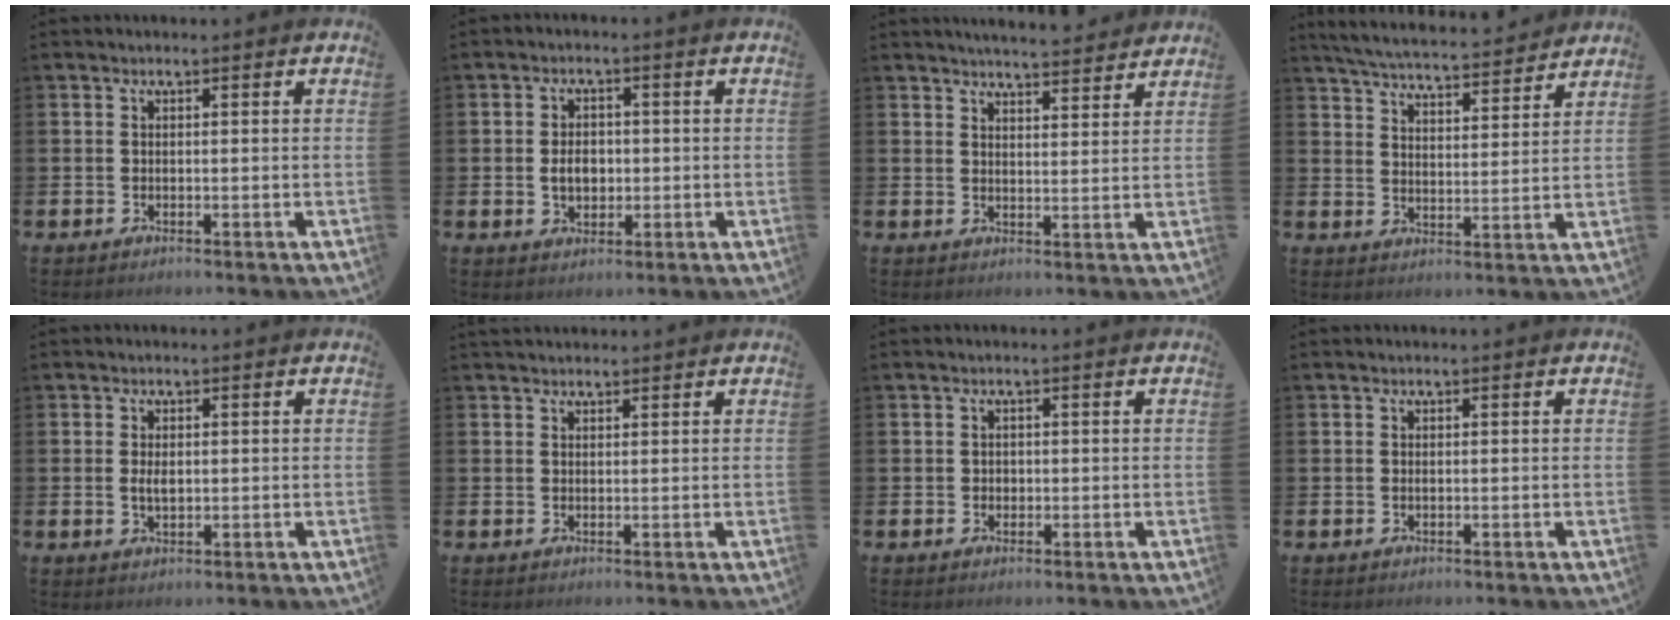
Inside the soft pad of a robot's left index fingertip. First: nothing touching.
{"total": 3.3, "force": [-0.2, 2.5, 2.2], "torque": [-0.023, -0.001, -0.011]}
{"total": 4.7, "force": [4.7, 0.1, 0.4], "torque": [-0.021, -0.025, 0.085]}
{"total": 5.6, "force": [5.5, 0.4, 1.0], "torque": [-0.048, -0.039, 0.098]}
{"total": 1.9, "force": [0.2, 1.0, 1.6], "torque": [-0.017, -0.002, -0.001]}
{"total": 1.4, "force": [1.3, 0.4, 0.1], "torque": [0.005, 0.000, 0.023]}
{"total": 1.5, "force": [0.0, 1.4, 0.4], "torque": [0.005, 0.001, -0.006]}
{"total": 0.0}